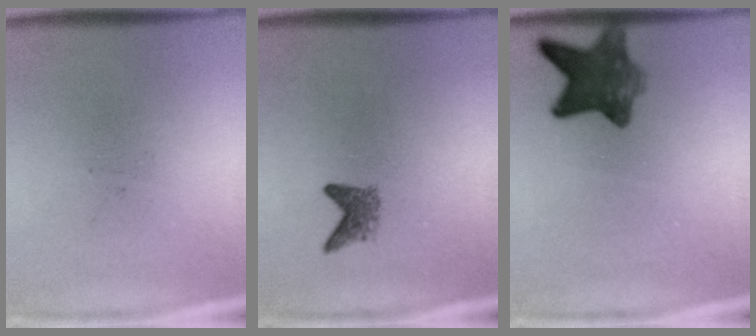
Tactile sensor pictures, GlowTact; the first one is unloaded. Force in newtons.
{"total": 2.0}
{"total": 8.2}